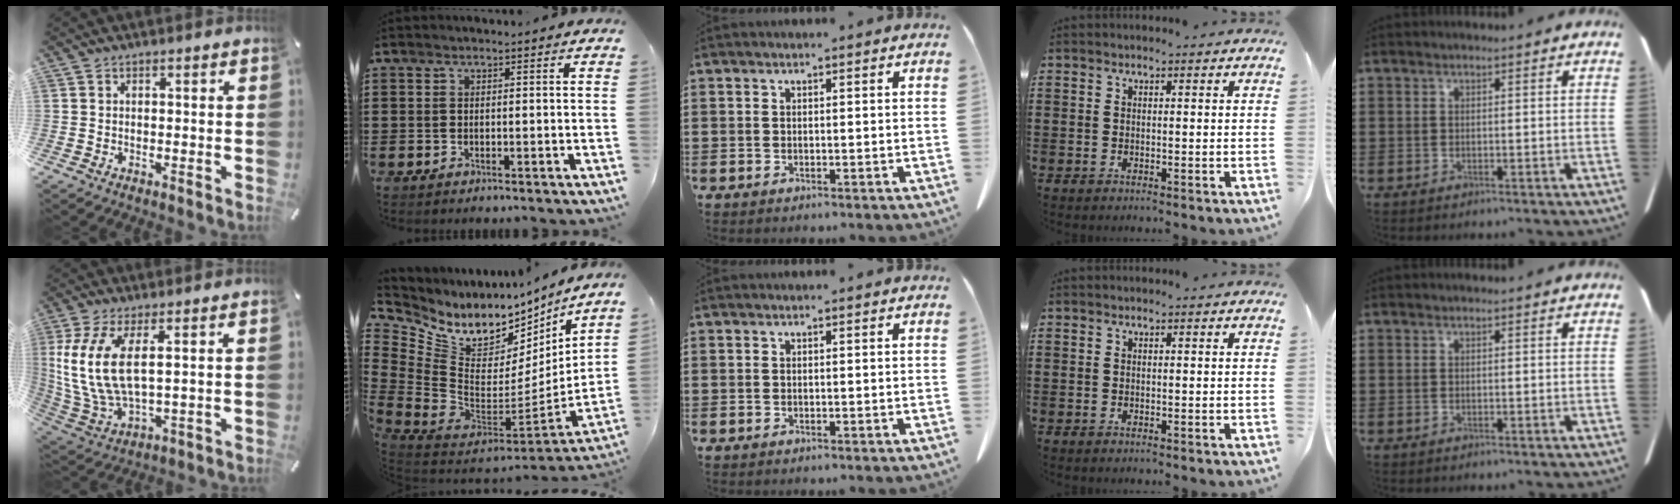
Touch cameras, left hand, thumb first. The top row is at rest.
{"thumb": {"total": 12.9, "force": [3.3, 5.5, 11.2], "torque": [-0.267, -0.016, 0.060]}, "index": {"total": 8.1, "force": [6.2, 4.4, 2.6], "torque": [-0.086, -0.085, 0.107]}}